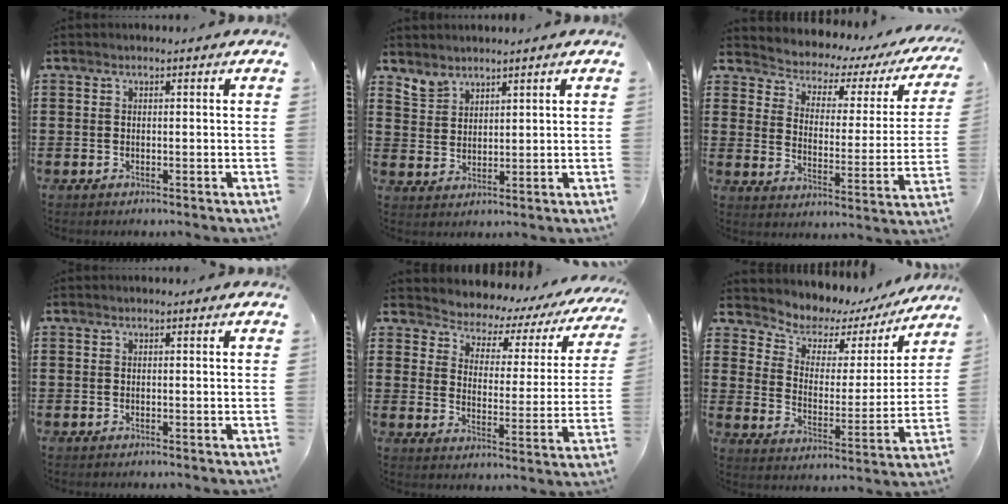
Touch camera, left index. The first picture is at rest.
{"total": 3.2, "force": [2.9, 1.4, 0.0], "torque": [-0.011, -0.001, 0.057]}
{"total": 2.7, "force": [2.2, 1.3, 0.7], "torque": [-0.035, -0.025, 0.026]}
{"total": 0.0}
{"total": 3.2, "force": [3.0, 1.1, 0.2], "torque": [-0.029, -0.032, 0.040]}
{"total": 5.1, "force": [4.4, 2.6, 0.4], "torque": [-0.035, -0.040, 0.070]}